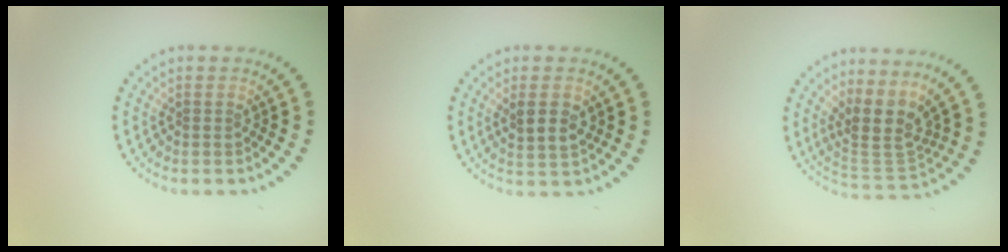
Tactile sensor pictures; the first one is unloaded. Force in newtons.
{"total": 2.6, "press": 2.4, "slide": 1.0}
{"total": 4.1, "press": 3.2, "slide": 2.5}